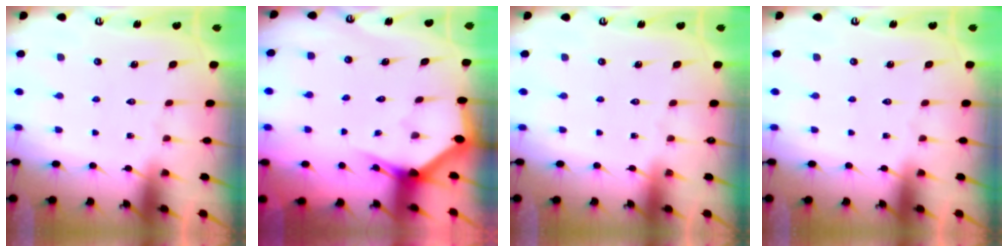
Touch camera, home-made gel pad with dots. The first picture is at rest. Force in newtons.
{"total": 3.1, "press": 3.1, "slide": 0.1}
{"total": 0.0}
{"total": 0.0}